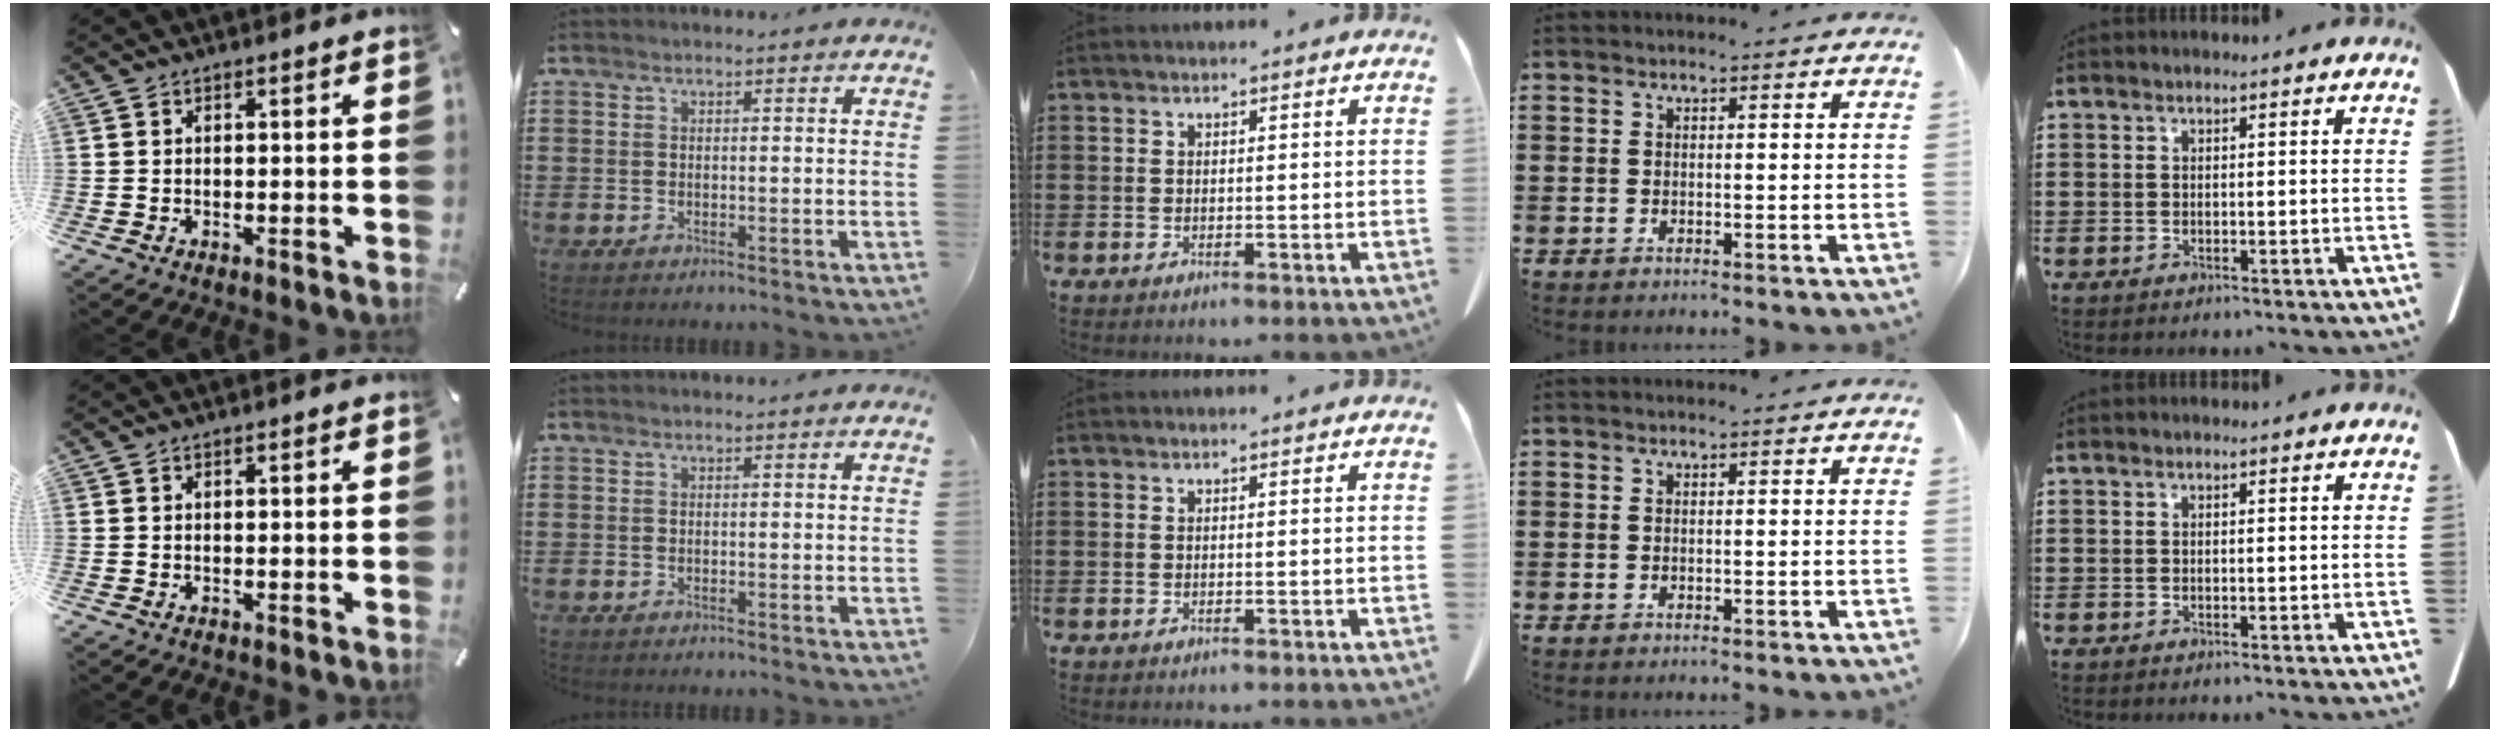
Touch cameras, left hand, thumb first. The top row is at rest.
{}